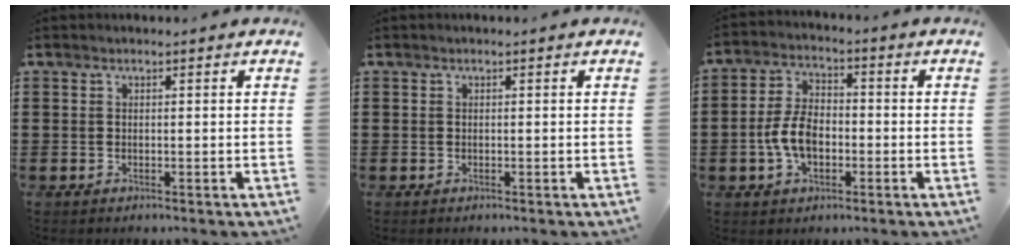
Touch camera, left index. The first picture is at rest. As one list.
[{"total": 0.0}, {"total": 7.1, "force": [-1.7, 4.1, 5.5], "torque": [-0.130, 0.002, -0.037]}]